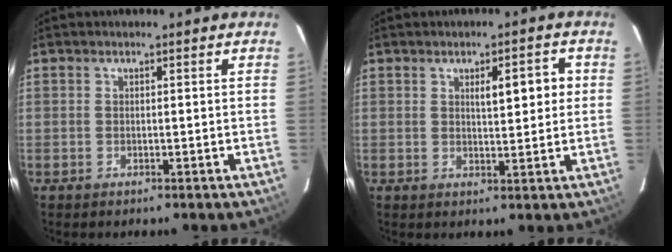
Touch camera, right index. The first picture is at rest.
{"total": 4.9, "force": [1.4, 1.4, 4.5], "torque": [-0.067, 0.009, 0.022]}